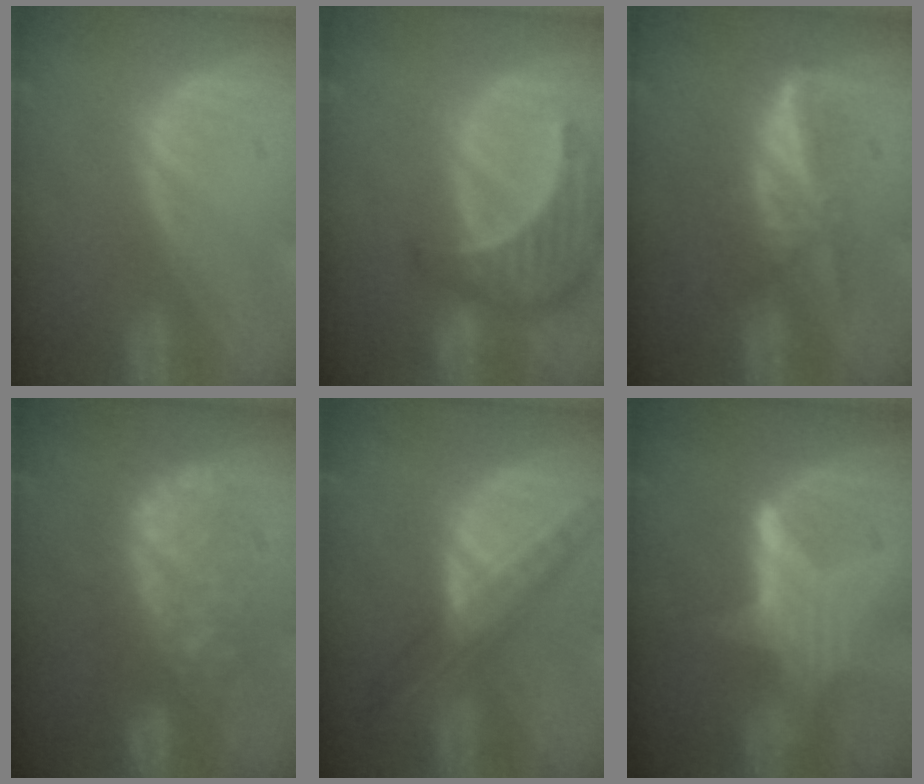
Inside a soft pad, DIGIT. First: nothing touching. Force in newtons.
{"total": 8.4, "press": 7.8, "slide": 3.3}
{"total": 5.9, "press": 5.5, "slide": 2.3}
{"total": 8.0, "press": 8.0, "slide": 0.2}
{"total": 8.4, "press": 7.4, "slide": 3.8}
{"total": 6.4, "press": 6.0, "slide": 2.2}